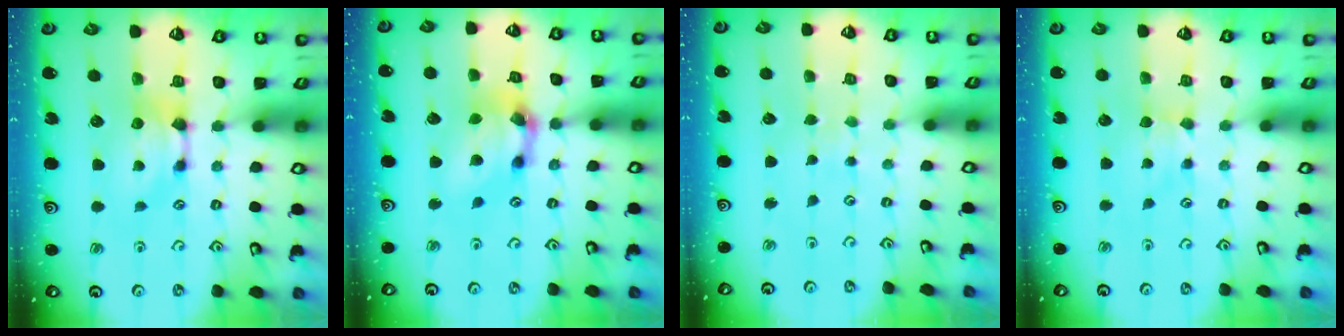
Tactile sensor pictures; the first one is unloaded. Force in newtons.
{"total": 5.7, "press": 5.3, "slide": 2.1}
{"total": 6.2, "press": 6.2, "slide": 0.4}
{"total": 1.7, "press": 1.6, "slide": 0.5}